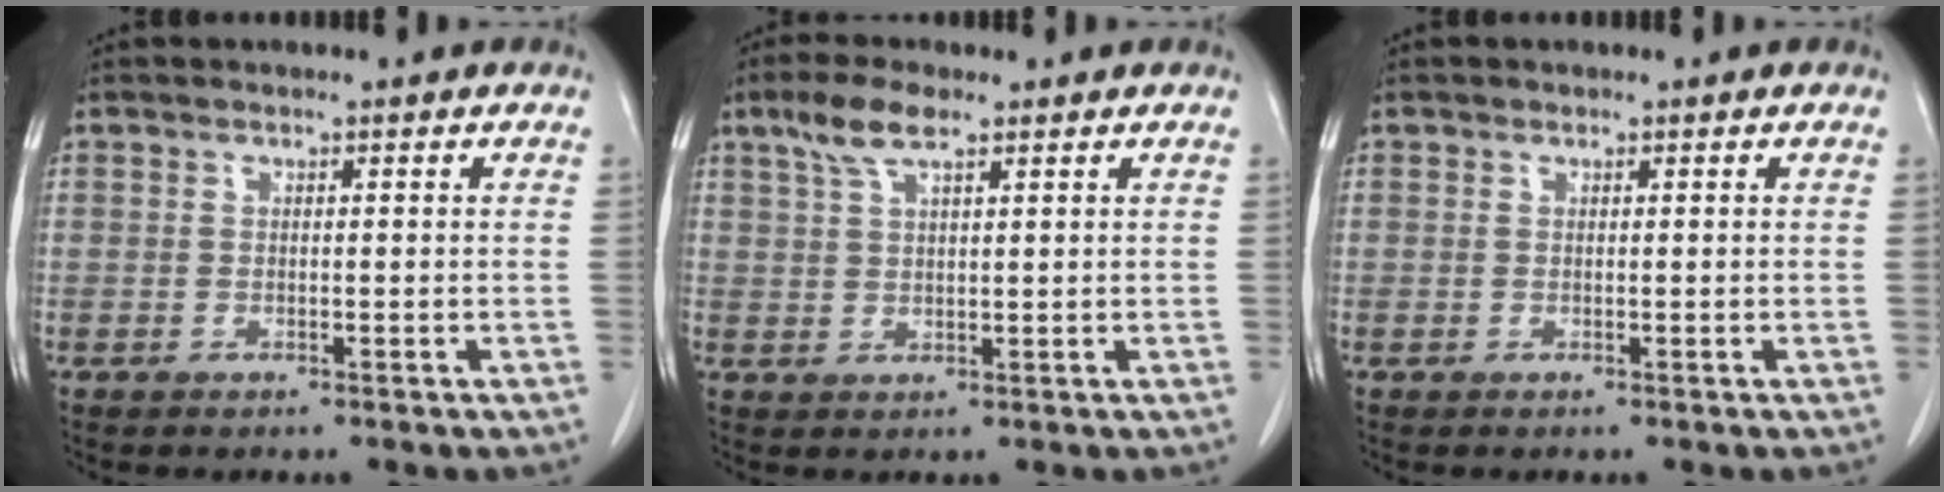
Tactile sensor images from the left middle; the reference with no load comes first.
{"total": 4.8, "force": [3.1, 1.1, 3.5], "torque": [-0.082, 0.011, 0.064]}
{"total": 0.0}